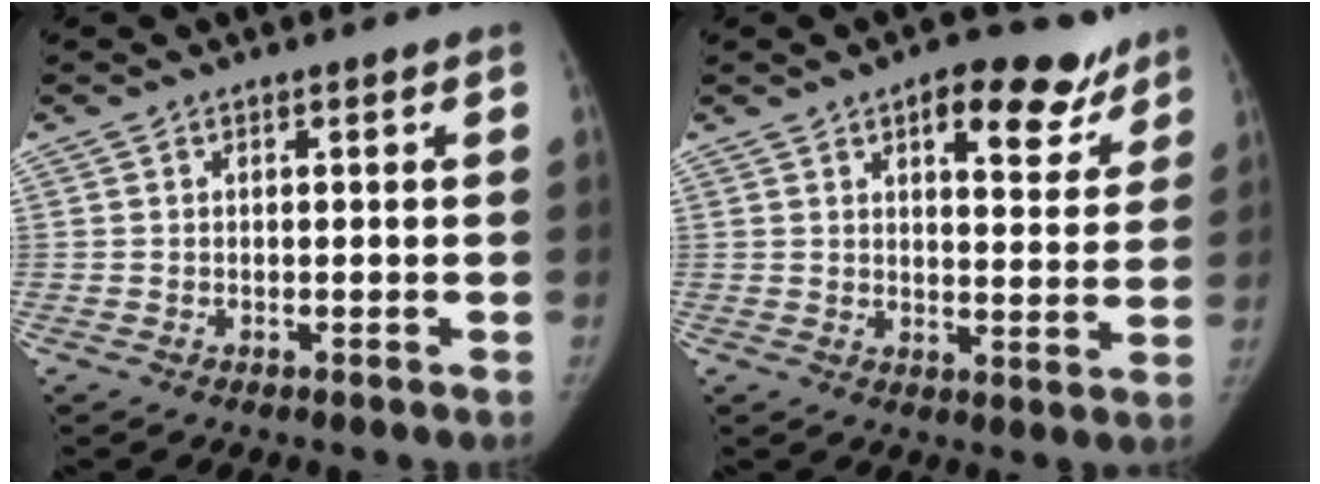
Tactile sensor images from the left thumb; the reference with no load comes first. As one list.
[{"total": 16.0, "force": [10.1, 8.2, 9.3], "torque": [-0.059, -0.047, 0.142]}]